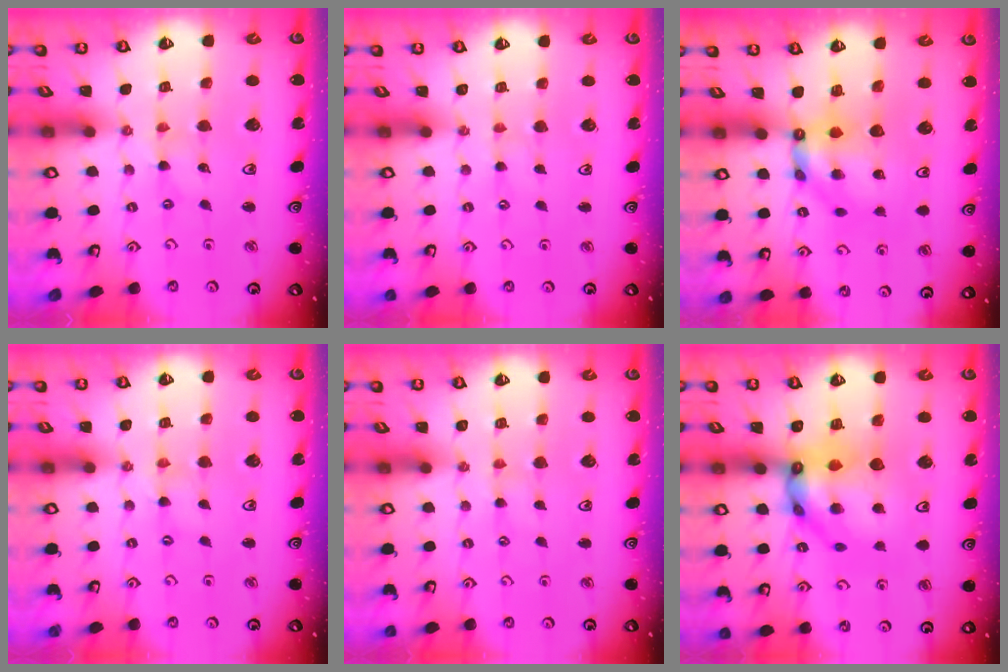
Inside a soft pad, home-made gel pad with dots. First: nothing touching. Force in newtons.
{"total": 0.7, "press": 0.6, "slide": 0.1}
{"total": 8.1, "press": 8.0, "slide": 0.8}
{"total": 0.0}
{"total": 1.0, "press": 0.9, "slide": 0.2}
{"total": 14.9, "press": 14.8, "slide": 1.3}